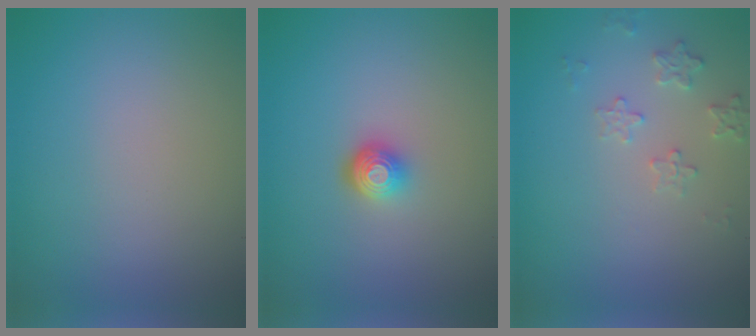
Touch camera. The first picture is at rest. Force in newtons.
{"total": 1.9, "press": 1.4, "slide": 1.2}
{"total": 1.9, "press": 1.8, "slide": 0.2}